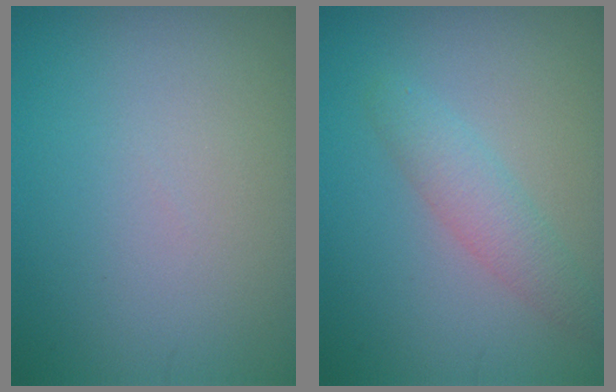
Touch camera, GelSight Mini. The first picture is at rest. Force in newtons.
{"total": 2.4, "press": 2.4, "slide": 0.1}